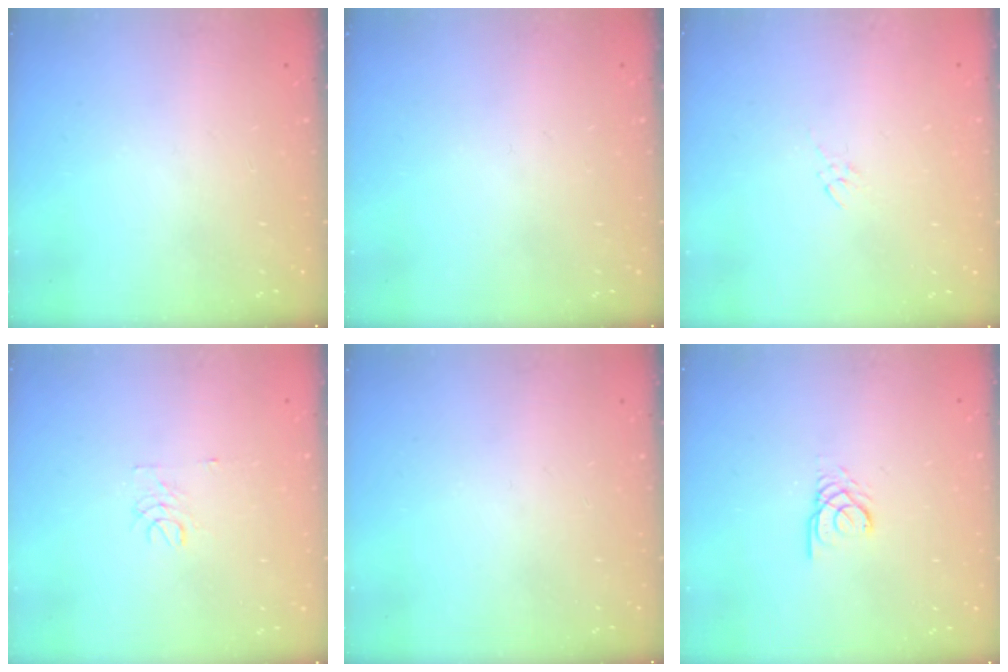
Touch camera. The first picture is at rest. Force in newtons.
{"total": 0.0}
{"total": 2.7, "press": 2.5, "slide": 0.9}
{"total": 3.5, "press": 3.5, "slide": 0.3}
{"total": 0.0}
{"total": 2.4, "press": 2.4, "slide": 0.1}